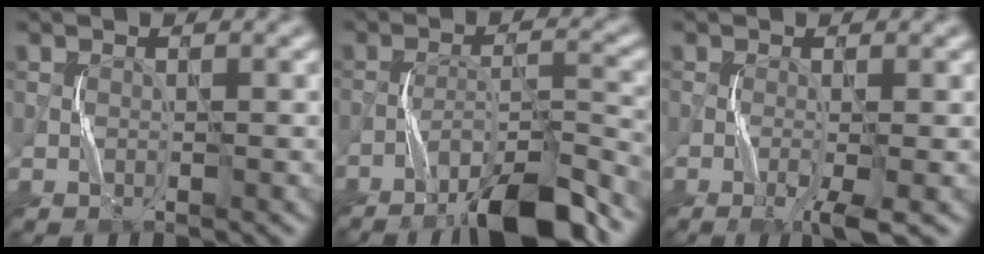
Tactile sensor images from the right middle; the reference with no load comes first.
{"total": 8.3, "force": [-6.4, 1.1, 5.1], "torque": [-0.080, 0.012, -0.109]}
{"total": 2.5, "force": [-1.2, 0.0, 2.1], "torque": [-0.043, -0.001, -0.025]}